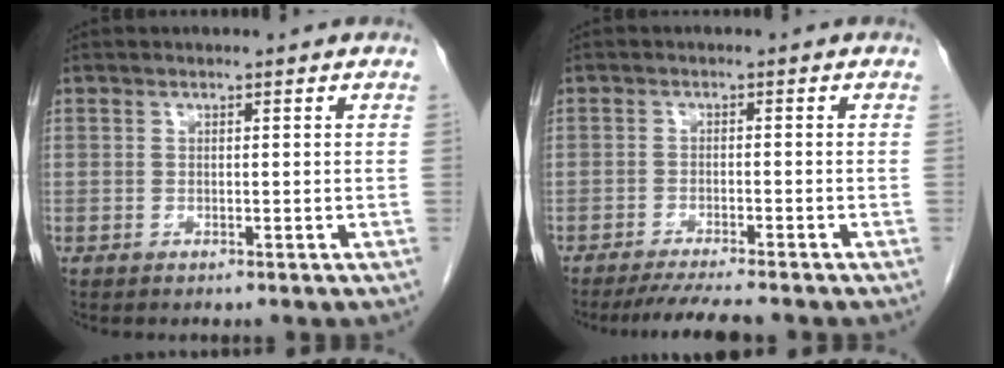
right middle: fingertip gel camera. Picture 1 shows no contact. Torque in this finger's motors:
{"motor_torque": [0.10, -0.06, 0.02, 0.02]}